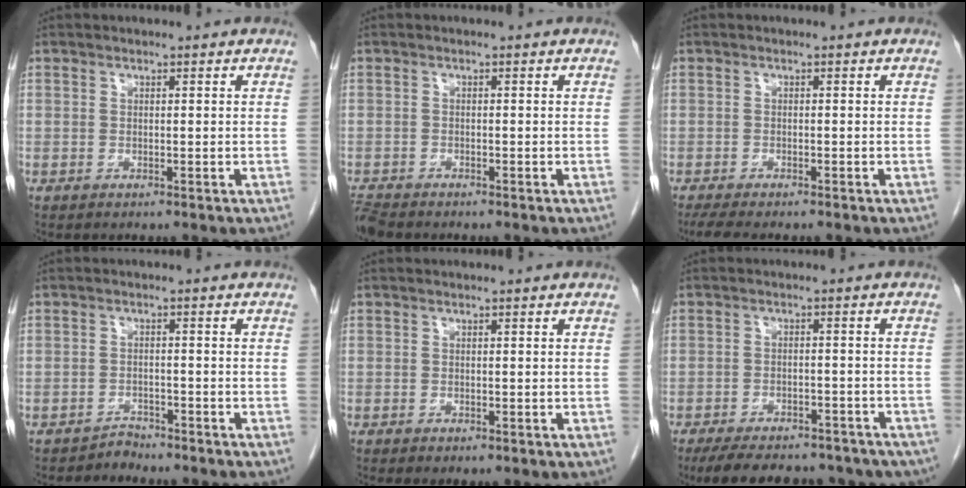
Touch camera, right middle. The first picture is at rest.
{"total": 2.4, "force": [-2.3, 0.3, 0.4], "torque": [-0.012, -0.012, -0.044]}
{"total": 4.9, "force": [-4.1, 0.5, 2.7], "torque": [-0.045, -0.015, -0.061]}
{"total": 1.7, "force": [-1.6, 0.3, -0.6], "torque": [0.014, -0.003, -0.027]}
{"total": 1.3, "force": [-0.5, 0.6, 1.0], "torque": [-0.017, -0.003, -0.003]}
{"total": 18.9, "force": [-15.1, 7.6, 8.3], "torque": [-0.153, -0.010, -0.186]}